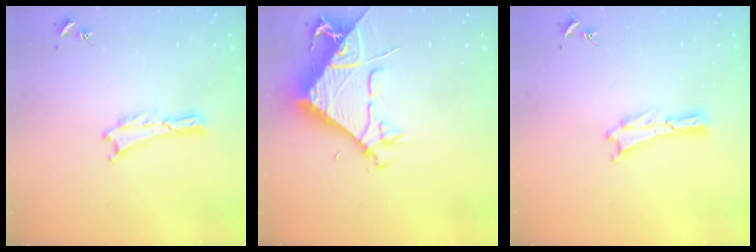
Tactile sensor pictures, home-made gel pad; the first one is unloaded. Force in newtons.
{"total": 10.1, "press": 10.0, "slide": 1.2}
{"total": 0.0}